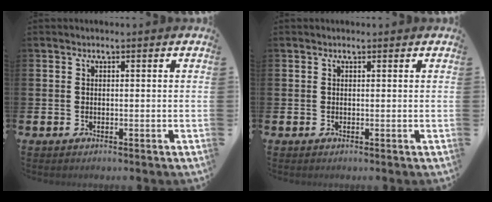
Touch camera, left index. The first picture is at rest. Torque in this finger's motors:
{"motor_torque": [1.06, -1.08, 0.26, 0.01]}